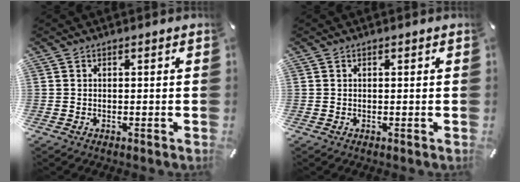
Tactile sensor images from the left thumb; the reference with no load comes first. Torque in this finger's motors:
{"motor_torque": [-0.09, -0.37, -0.08, -0.01, 0.02]}